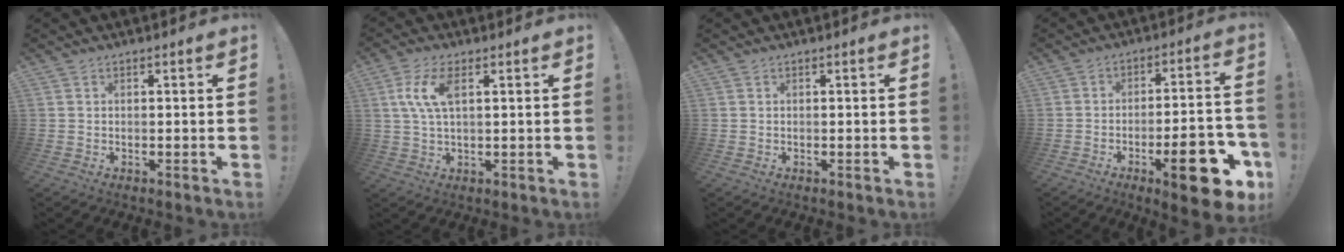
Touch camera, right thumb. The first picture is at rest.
{"total": 8.0, "force": [2.3, 3.3, 6.9], "torque": [-0.144, -0.001, 0.040]}
{"total": 0.0}
{"total": 16.8, "force": [-8.2, 4.9, 13.9], "torque": [-0.177, 0.047, -0.119]}